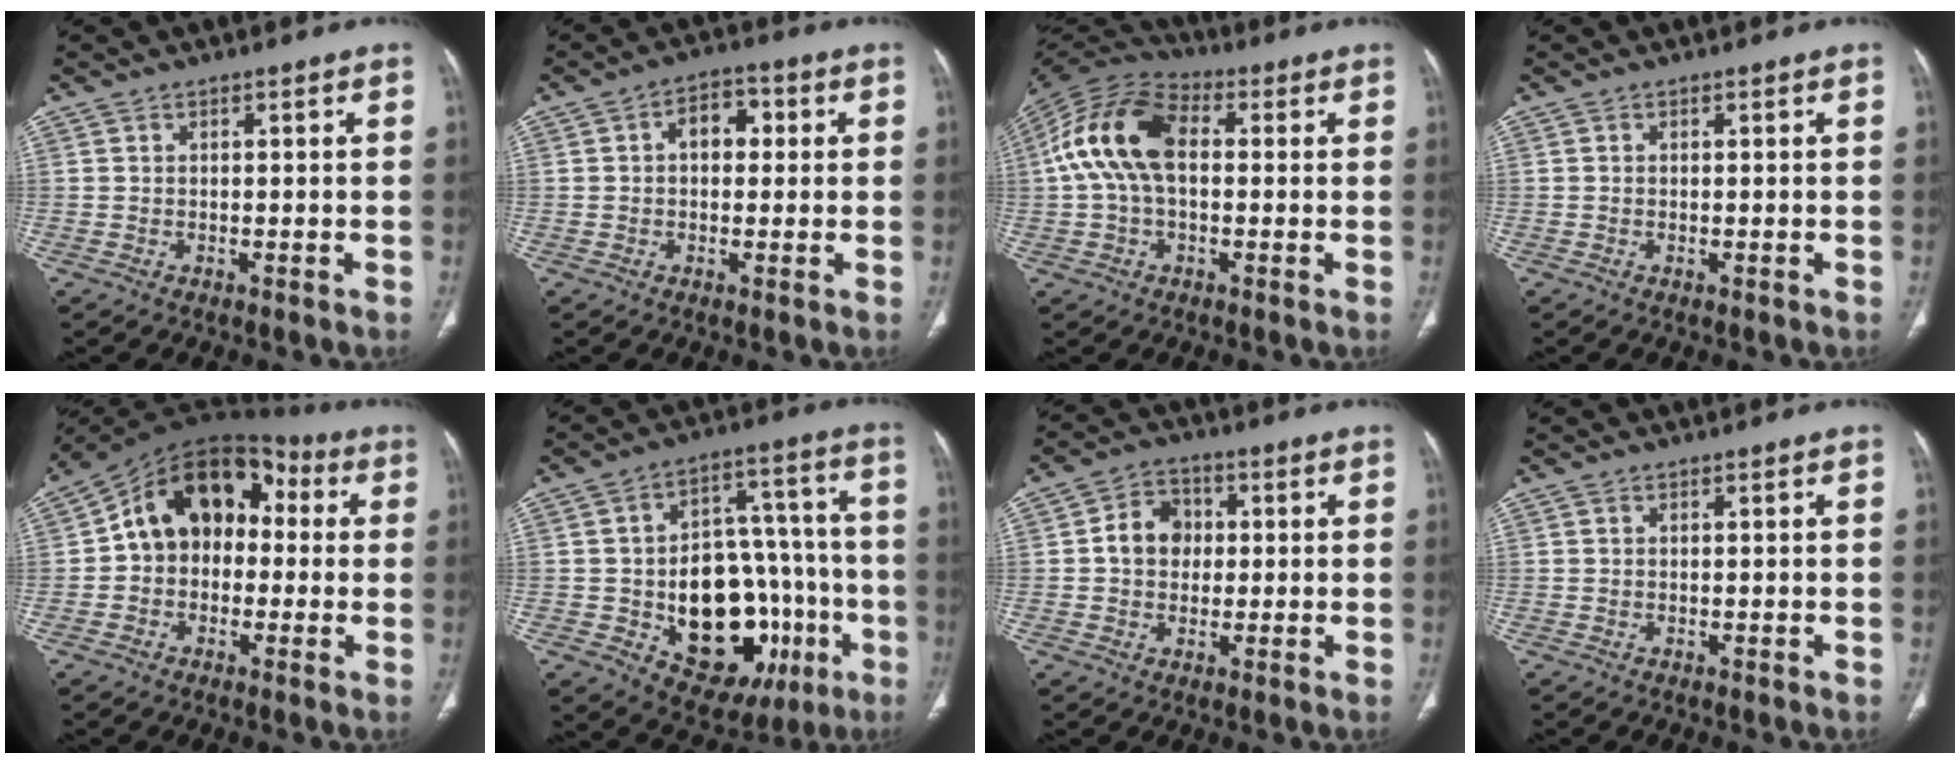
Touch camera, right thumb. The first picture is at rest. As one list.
[{"total": 5.7, "force": [0.8, 3.9, 4.1], "torque": [-0.039, 0.017, 0.004]}, {"total": 14.7, "force": [1.4, 8.9, 11.6], "torque": [-0.230, 0.037, 0.015]}, {"total": 0.0}, {"total": 15.8, "force": [1.4, 11.5, 10.7], "torque": [-0.127, 0.052, 0.008]}, {"total": 24.9, "force": [-6.8, 15.6, 18.2], "torque": [-0.216, 0.042, -0.072]}, {"total": 7.3, "force": [0.6, 6.1, 4.0], "torque": [-0.043, 0.014, 0.003]}, {"total": 0.0}]